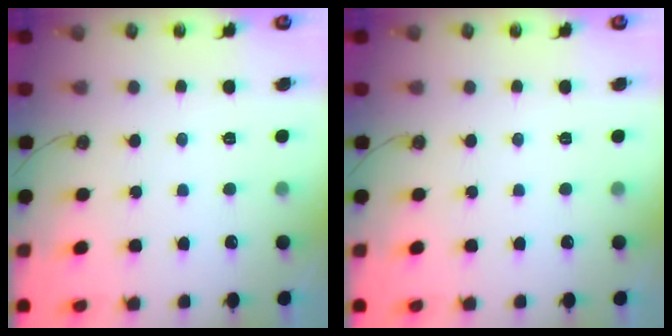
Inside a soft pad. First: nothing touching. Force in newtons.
{"total": 1.5, "press": 0.2, "slide": 1.5}